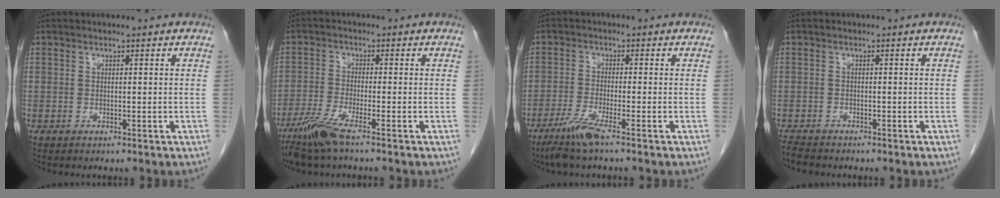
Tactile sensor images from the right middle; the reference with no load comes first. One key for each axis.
{"total": 5.9, "fx": -4.1, "fy": 0.1, "fz": 4.2, "tx": -0.094, "ty": -0.018, "tz": -0.085}
{"total": 5.2, "fx": -3.6, "fy": -0.2, "fz": 3.8, "tx": -0.083, "ty": -0.016, "tz": -0.074}
{"total": 2.7, "fx": -2.5, "fy": 0.6, "fz": 0.8, "tx": -0.018, "ty": -0.010, "tz": -0.041}